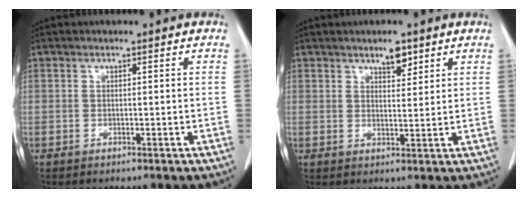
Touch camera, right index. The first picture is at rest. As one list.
[{"total": 3.1, "force": [2.3, 1.0, 1.8], "torque": [-0.030, -0.002, 0.037]}]